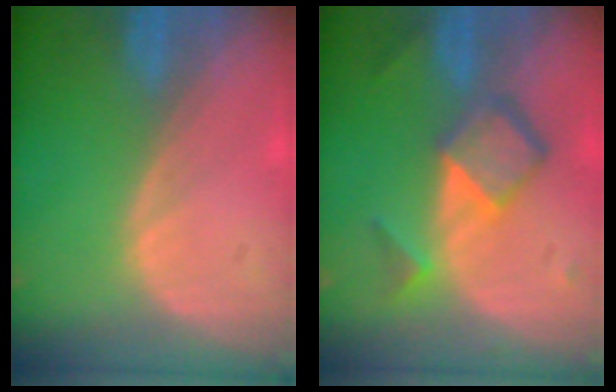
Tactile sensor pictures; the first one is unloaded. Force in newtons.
{"total": 6.9, "press": 5.9, "slide": 3.6}